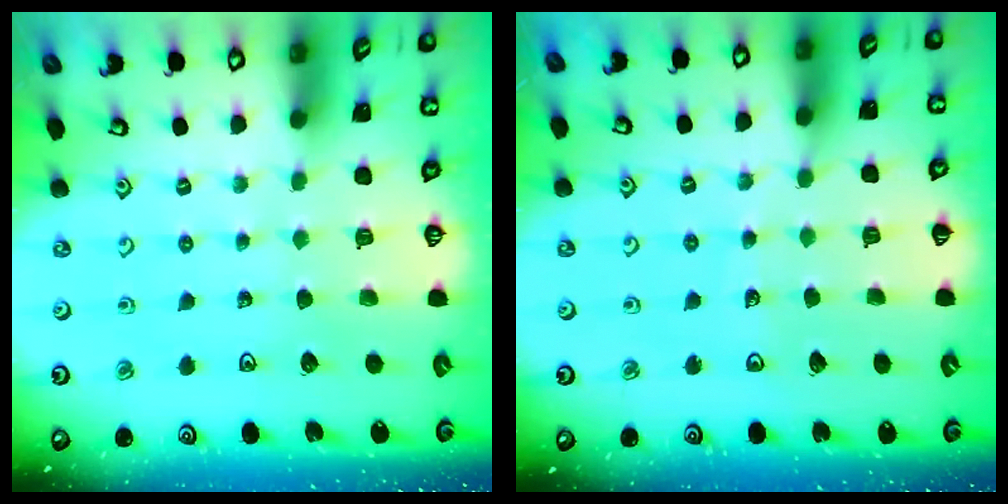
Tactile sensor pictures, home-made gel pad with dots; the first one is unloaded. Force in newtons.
{"total": 2.5, "press": 2.5, "slide": 0.2}